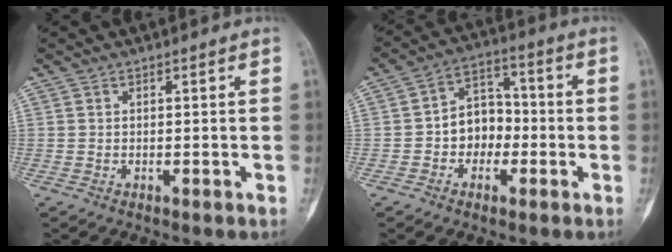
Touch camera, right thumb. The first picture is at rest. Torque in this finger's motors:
{"motor_torque": [-0.52, 0.32, 0.15, -0.01, -0.07]}